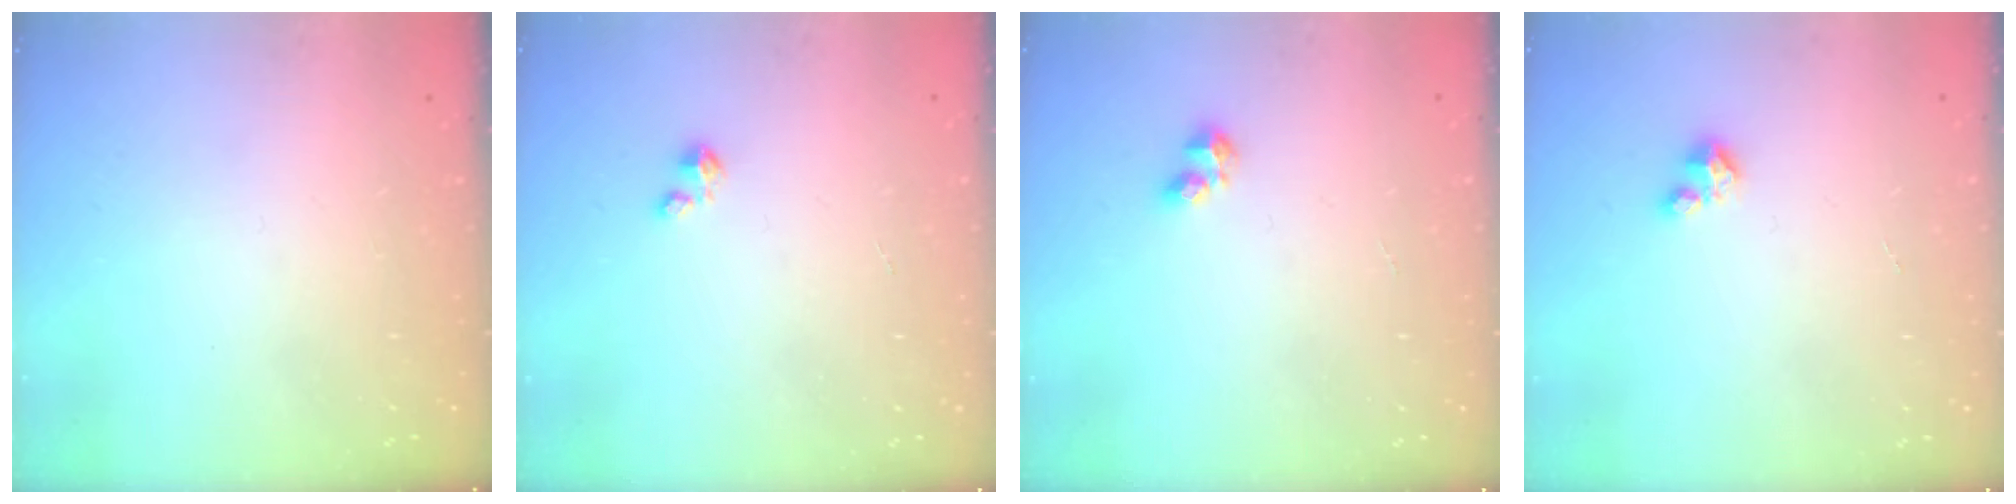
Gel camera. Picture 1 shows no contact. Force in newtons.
{"total": 1.4, "press": 1.4, "slide": 0.2}
{"total": 2.1, "press": 2.0, "slide": 0.8}
{"total": 1.5, "press": 1.5, "slide": 0.2}